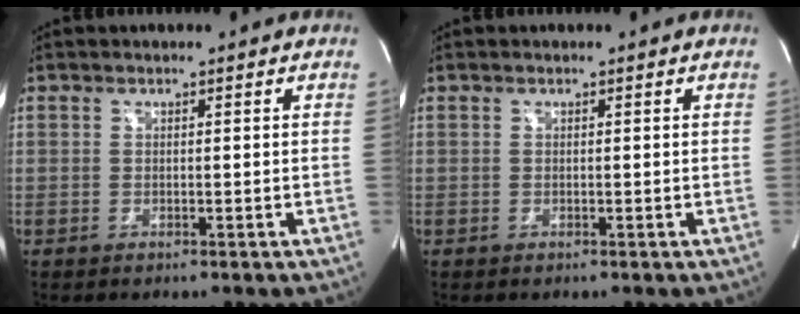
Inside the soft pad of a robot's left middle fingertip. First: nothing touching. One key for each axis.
{"total": 0.0}